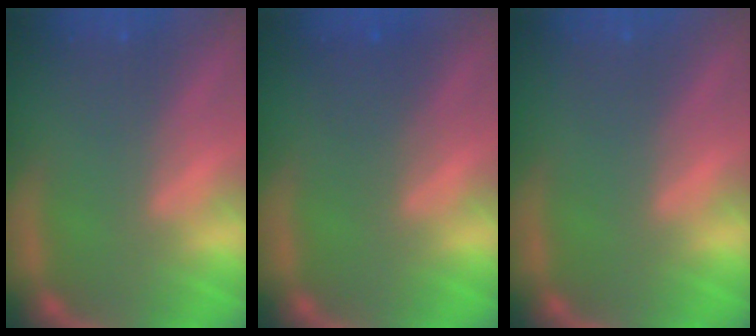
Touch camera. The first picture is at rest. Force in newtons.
{"total": 2.0}
{"total": 0.0}